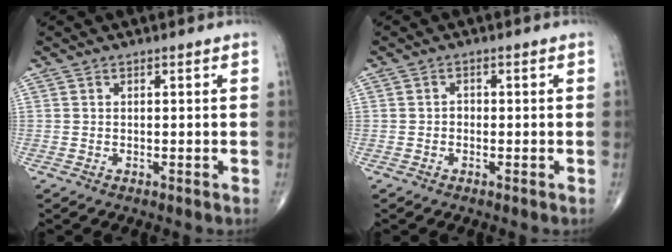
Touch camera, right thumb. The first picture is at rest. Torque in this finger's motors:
{"motor_torque": [0.33, -0.03, 0.31, 0.06, -0.03]}